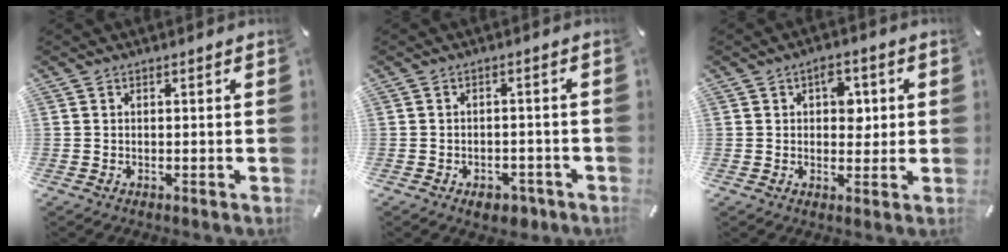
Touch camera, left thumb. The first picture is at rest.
{"total": 4.0, "force": [-2.3, 2.5, 2.1], "torque": [-0.029, 0.014, -0.039]}
{"total": 5.7, "force": [1.3, 4.0, 3.8], "torque": [-0.031, -0.007, 0.012]}